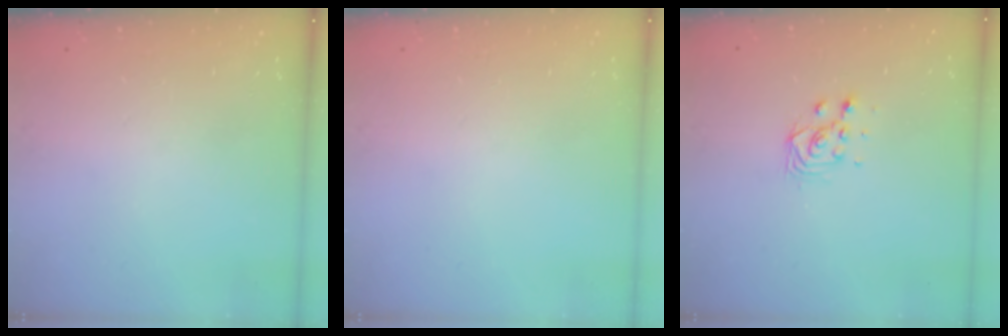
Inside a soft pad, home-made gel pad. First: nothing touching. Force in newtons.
{"total": 0.0}
{"total": 5.0, "press": 5.0, "slide": 0.3}